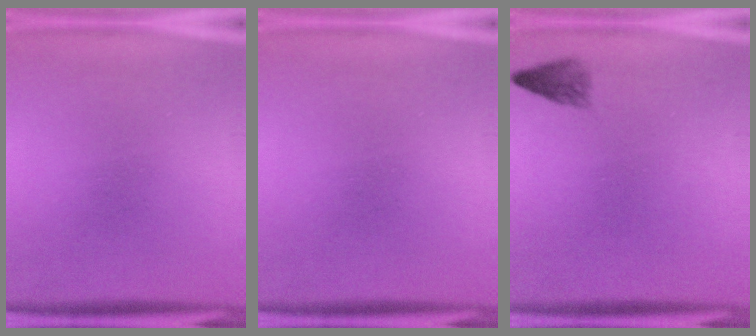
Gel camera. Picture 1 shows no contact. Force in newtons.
{"total": 0.0}
{"total": 1.8}